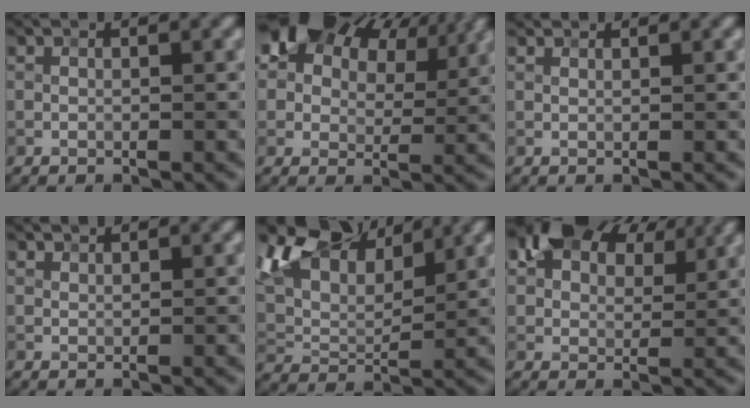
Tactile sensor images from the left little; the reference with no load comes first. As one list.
[{"total": 15.4, "force": [8.8, 9.7, 8.2], "torque": [-0.137, 0.051, 0.136]}, {"total": 1.5, "force": [1.4, 0.3, 0.4], "torque": [-0.015, -0.001, 0.018]}, {"total": 1.3, "force": [1.2, 0.3, 0.3], "torque": [-0.010, -0.002, 0.022]}, {"total": 10.0, "force": [7.4, 4.2, 5.3], "torque": [-0.120, 0.022, 0.126]}, {"total": 9.5, "force": [5.7, 5.4, 5.3], "torque": [-0.093, 0.015, 0.088]}]